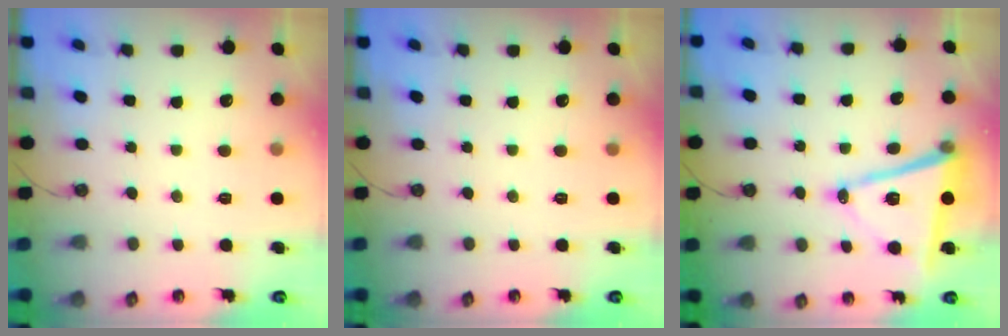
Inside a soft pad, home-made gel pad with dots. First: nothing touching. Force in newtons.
{"total": 0.0}
{"total": 14.1, "press": 13.6, "slide": 3.9}